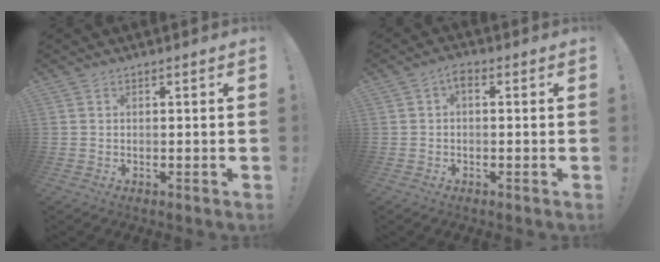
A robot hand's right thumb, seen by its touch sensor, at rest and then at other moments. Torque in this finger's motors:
{"motor_torque": [-0.11, 0.11, -0.02, -0.02, 0.05]}